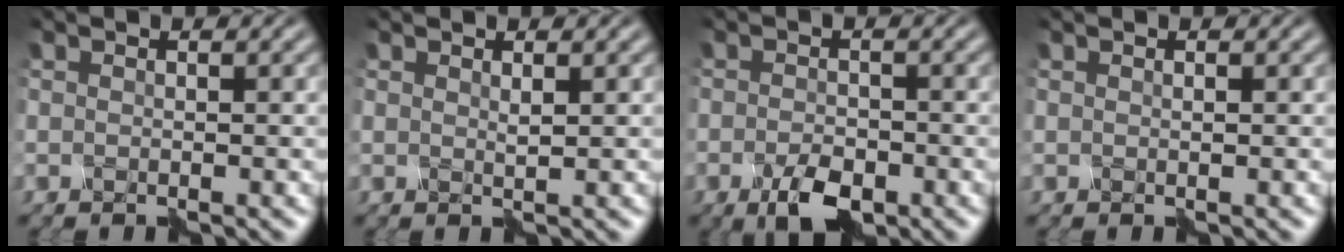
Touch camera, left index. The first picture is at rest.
{"total": 0.6, "force": [0.5, -0.3, -0.1], "torque": [-0.004, 0.000, 0.009]}
{"total": 3.0, "force": [-1.9, 1.4, 1.9], "torque": [-0.048, 0.001, -0.037]}
{"total": 0.0}